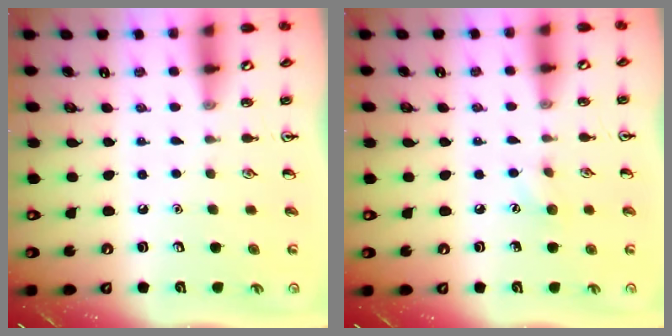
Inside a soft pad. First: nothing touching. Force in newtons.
{"total": 5.6, "press": 5.3, "slide": 1.6}